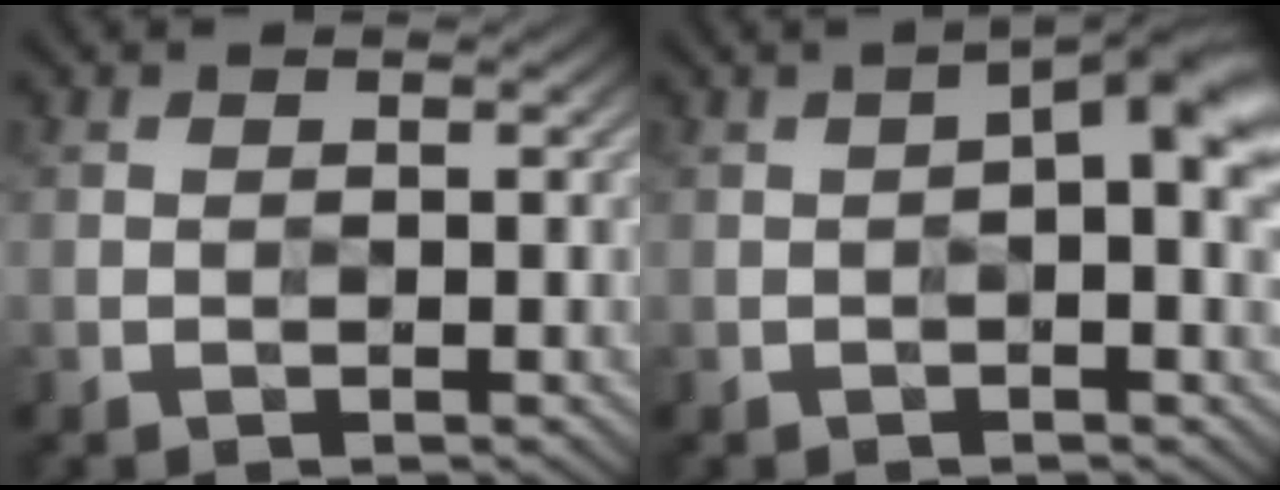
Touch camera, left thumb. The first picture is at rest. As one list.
[{"total": 4.2, "force": [0.4, 0.9, 4.1], "torque": [-0.064, 0.012, 0.002]}]